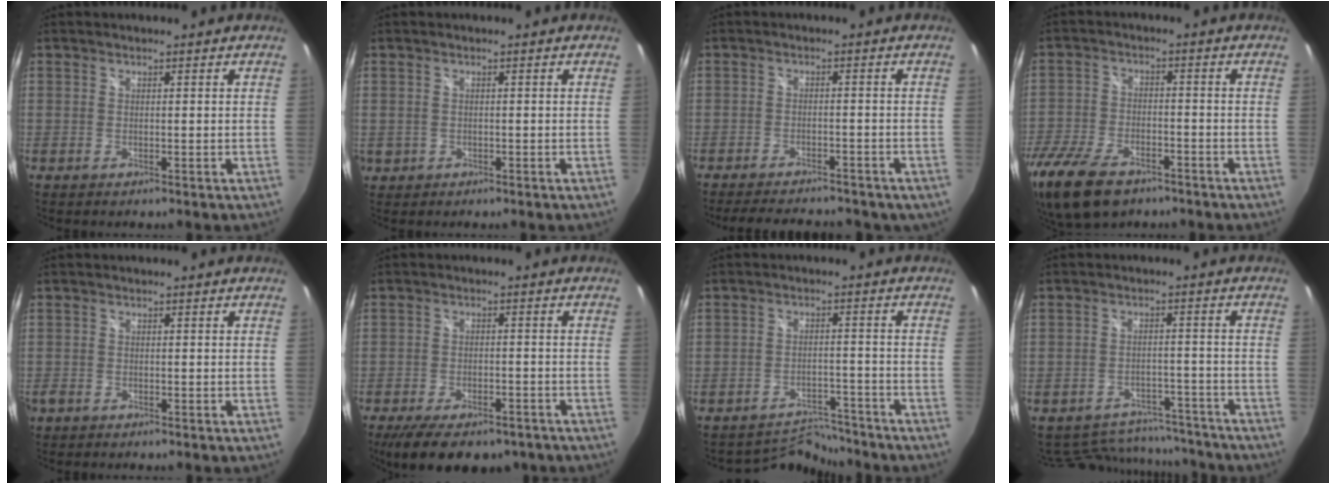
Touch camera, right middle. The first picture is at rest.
{"total": 2.3, "force": [-0.3, 2.2, 0.8], "torque": [-0.017, -0.003, 0.000]}
{"total": 12.9, "force": [-10.5, 4.8, 5.9], "torque": [-0.122, -0.012, -0.139]}
{"total": 17.1, "force": [-11.6, 8.4, 9.4], "torque": [-0.237, -0.041, -0.208]}
{"total": 1.7, "force": [-1.1, 1.2, 0.4], "torque": [-0.013, -0.003, -0.021]}
{"total": 13.3, "force": [-9.7, 5.6, 7.2], "torque": [-0.152, -0.024, -0.140]}
{"total": 6.0, "force": [-5.8, 0.7, -0.9], "torque": [0.001, 0.013, -0.094]}
{"total": 13.2, "force": [-11.5, 5.7, 3.0], "torque": [-0.071, 0.027, -0.139]}